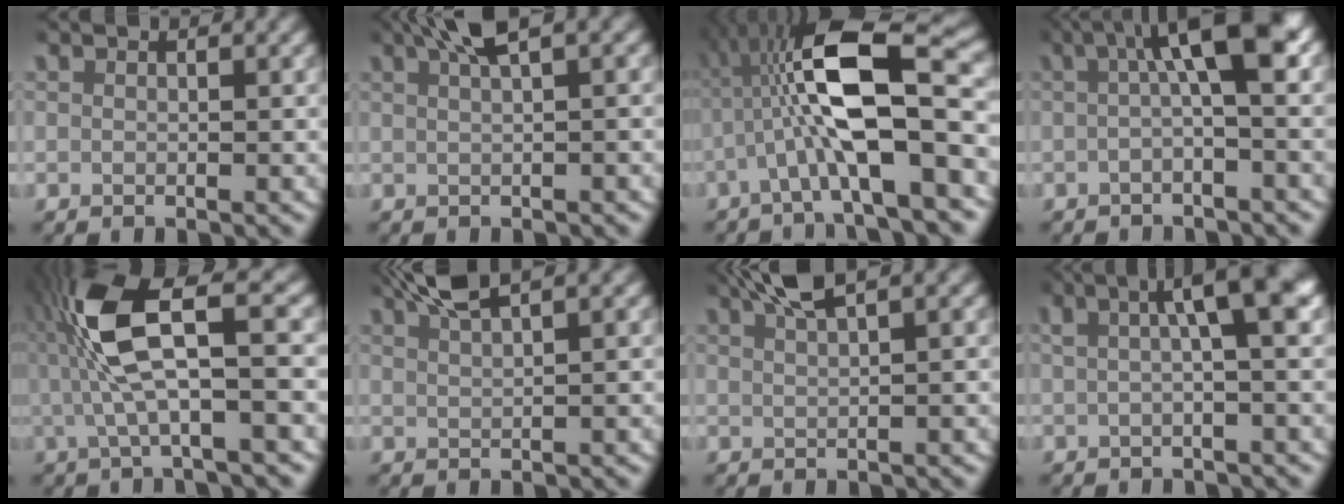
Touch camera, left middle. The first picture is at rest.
{"total": 3.8, "force": [2.3, 0.7, 2.9], "torque": [-0.050, 0.014, 0.035]}
{"total": 10.9, "force": [0.9, 3.8, 10.2], "torque": [-0.184, 0.015, 0.016]}
{"total": 7.1, "force": [0.8, 1.9, 6.8], "torque": [-0.094, 0.019, 0.003]}
{"total": 9.0, "force": [1.4, 2.5, 8.5], "torque": [-0.161, 0.018, 0.014]}
{"total": 4.6, "force": [3.7, 0.7, 2.7], "torque": [-0.047, 0.014, 0.061]}
{"total": 4.1, "force": [3.2, 0.6, 2.6], "torque": [-0.045, 0.014, 0.052]}
{"total": 6.9, "force": [1.7, 1.7, 6.5], "torque": [-0.082, 0.033, 0.014]}